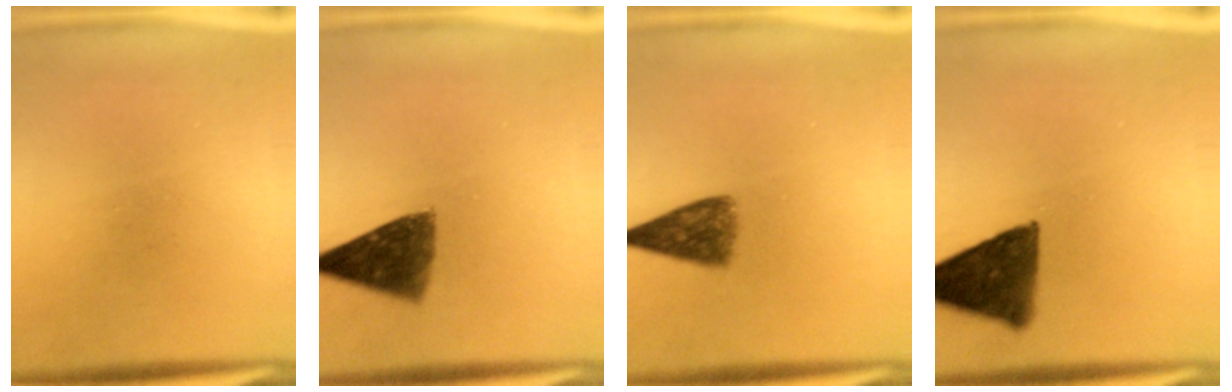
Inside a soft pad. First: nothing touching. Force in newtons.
{"total": 8.0}
{"total": 5.9}
{"total": 11.1}